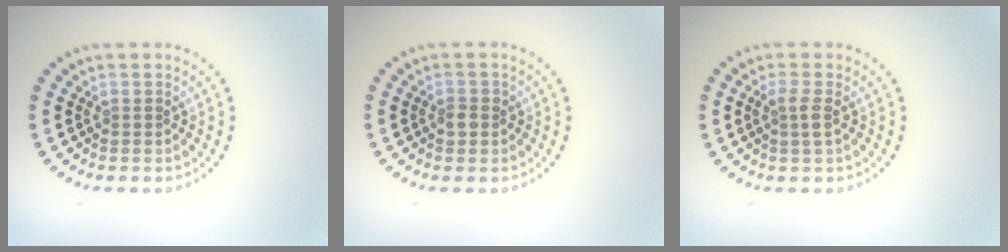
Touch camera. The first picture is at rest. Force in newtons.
{"total": 1.3, "press": 1.3, "slide": 0.3}
{"total": 1.5, "press": 1.3, "slide": 0.7}